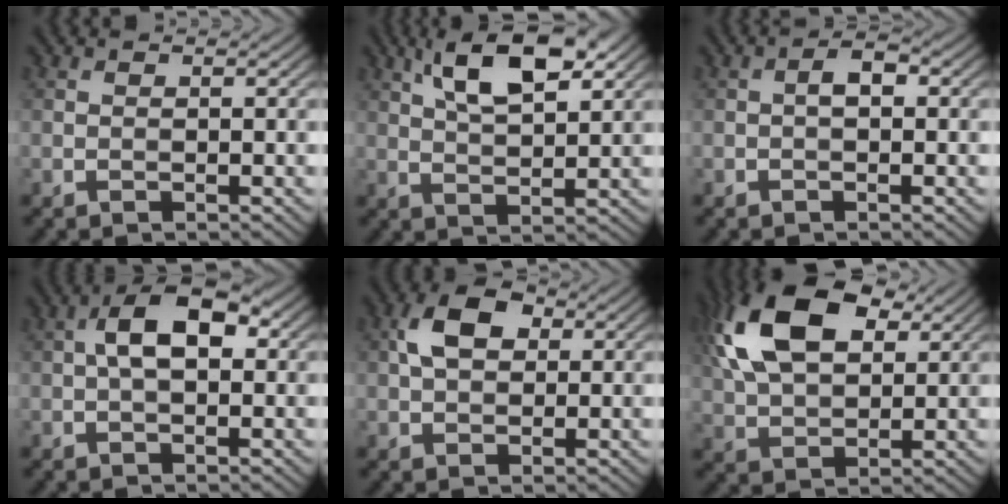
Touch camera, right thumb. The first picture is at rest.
{"total": 8.7, "force": [4.4, 3.3, 6.8], "torque": [-0.127, 0.013, 0.082]}
{"total": 1.9, "force": [0.0, 1.0, 1.7], "torque": [-0.027, 0.009, -0.005]}
{"total": 6.1, "force": [0.8, 3.1, 5.2], "torque": [-0.088, 0.011, 0.008]}
{"total": 5.7, "force": [1.4, 3.7, 4.1], "torque": [-0.086, 0.013, 0.018]}
{"total": 15.1, "force": [5.9, 8.7, 10.9], "torque": [-0.249, 0.026, 0.109]}